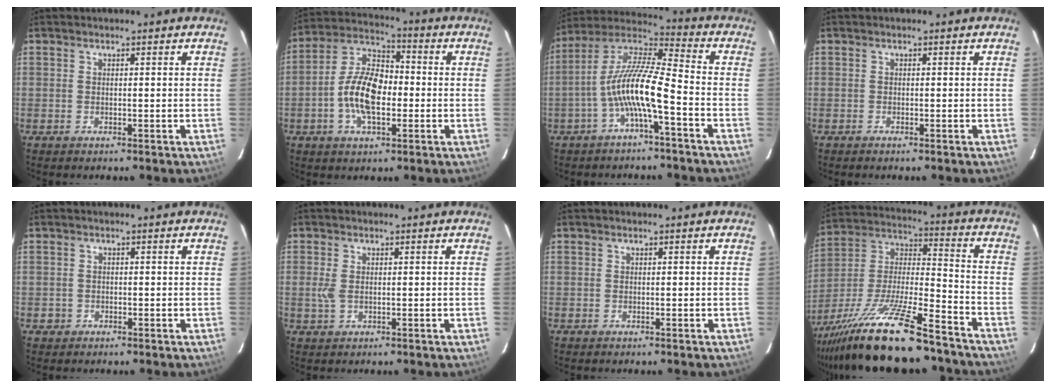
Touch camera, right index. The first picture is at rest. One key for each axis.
{"total": 12.3, "fx": -2.4, "fy": 6.1, "fz": 10.4, "tx": -0.212, "ty": 0.013, "tz": -0.049}
{"total": 11.7, "fx": -4.2, "fy": 1.5, "fz": 10.8, "tx": -0.219, "ty": 0.013, "tz": -0.083}
{"total": 0.0}
{"total": 1.6, "fx": -0.6, "fy": 1.5, "fz": 0.0, "tx": -0.005, "ty": 0.005, "tz": -0.007}
{"total": 2.4, "fx": 0.1, "fy": 1.3, "fz": 1.9, "tx": -0.042, "ty": -0.001, "tz": 0.003}
{"total": 0.0}
{"total": 25.2, "fx": -19.2, "fy": 4.3, "fz": 15.8, "tx": -0.298, "ty": -0.034, "tz": -0.318}